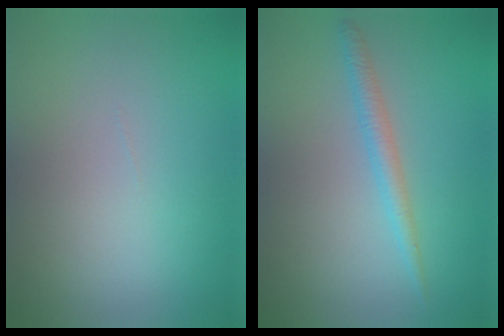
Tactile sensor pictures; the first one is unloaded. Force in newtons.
{"total": 1.8, "press": 1.8, "slide": 0.1}